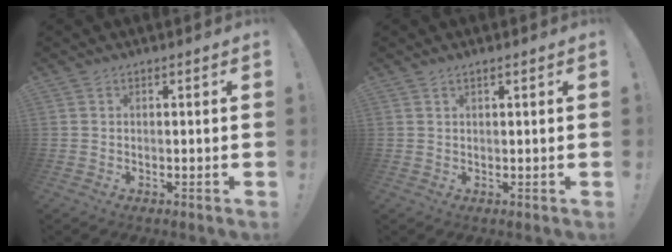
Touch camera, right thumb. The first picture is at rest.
{"total": 1.0, "force": [0.7, 0.0, 0.8], "torque": [-0.022, 0.003, 0.012]}